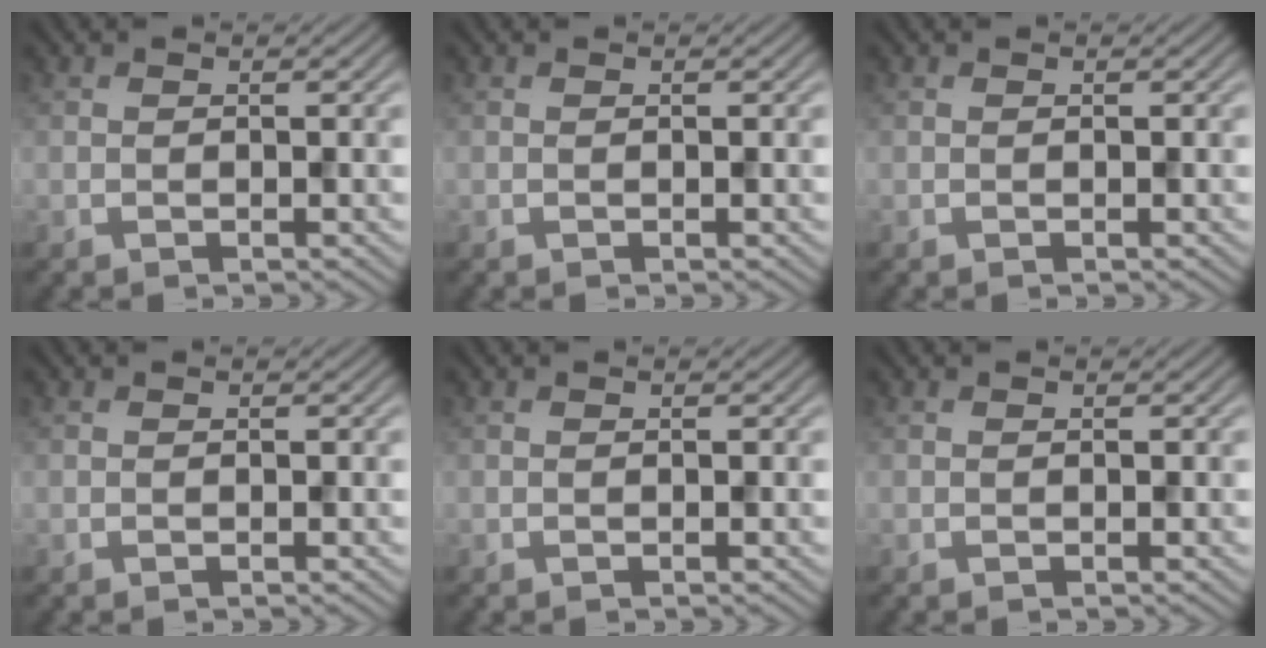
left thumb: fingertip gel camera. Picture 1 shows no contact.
{"total": 0.0}
{"total": 0.0}
{"total": 0.0}
{"total": 0.0}
{"total": 0.0}